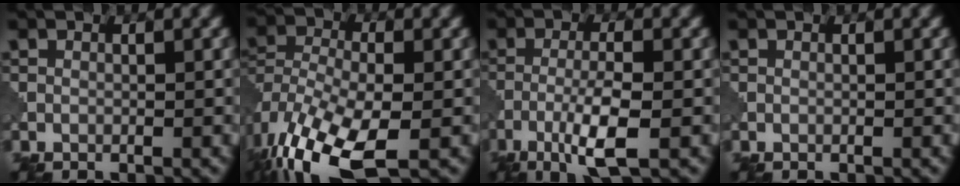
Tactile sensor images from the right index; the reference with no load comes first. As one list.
[{"total": 13.1, "force": [-7.0, 6.1, 9.2], "torque": [-0.217, -0.039, -0.123]}, {"total": 5.0, "force": [-2.1, 0.9, 4.4], "torque": [-0.084, 0.002, -0.043]}, {"total": 0.0}]